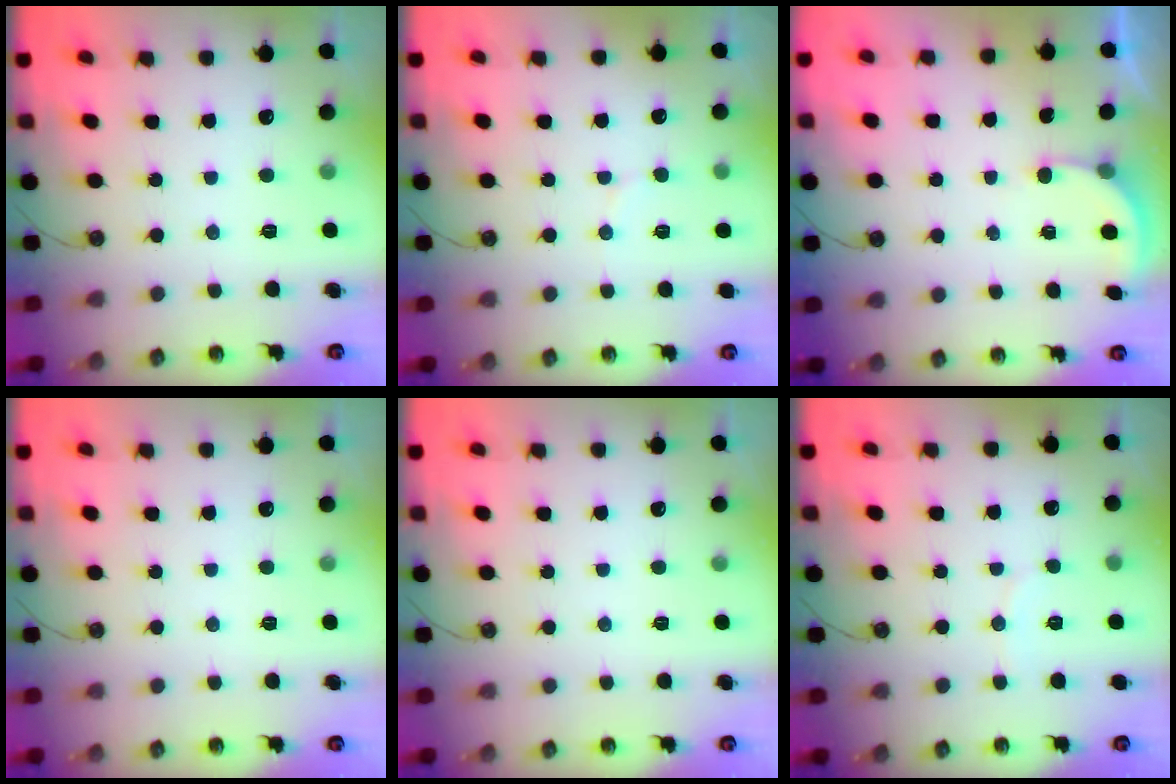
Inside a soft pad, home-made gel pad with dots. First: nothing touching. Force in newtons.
{"total": 5.0, "press": 4.9, "slide": 0.9}
{"total": 2.4, "press": 2.4, "slide": 0.3}
{"total": 0.0}
{"total": 0.0}
{"total": 3.5, "press": 3.5, "slide": 0.4}